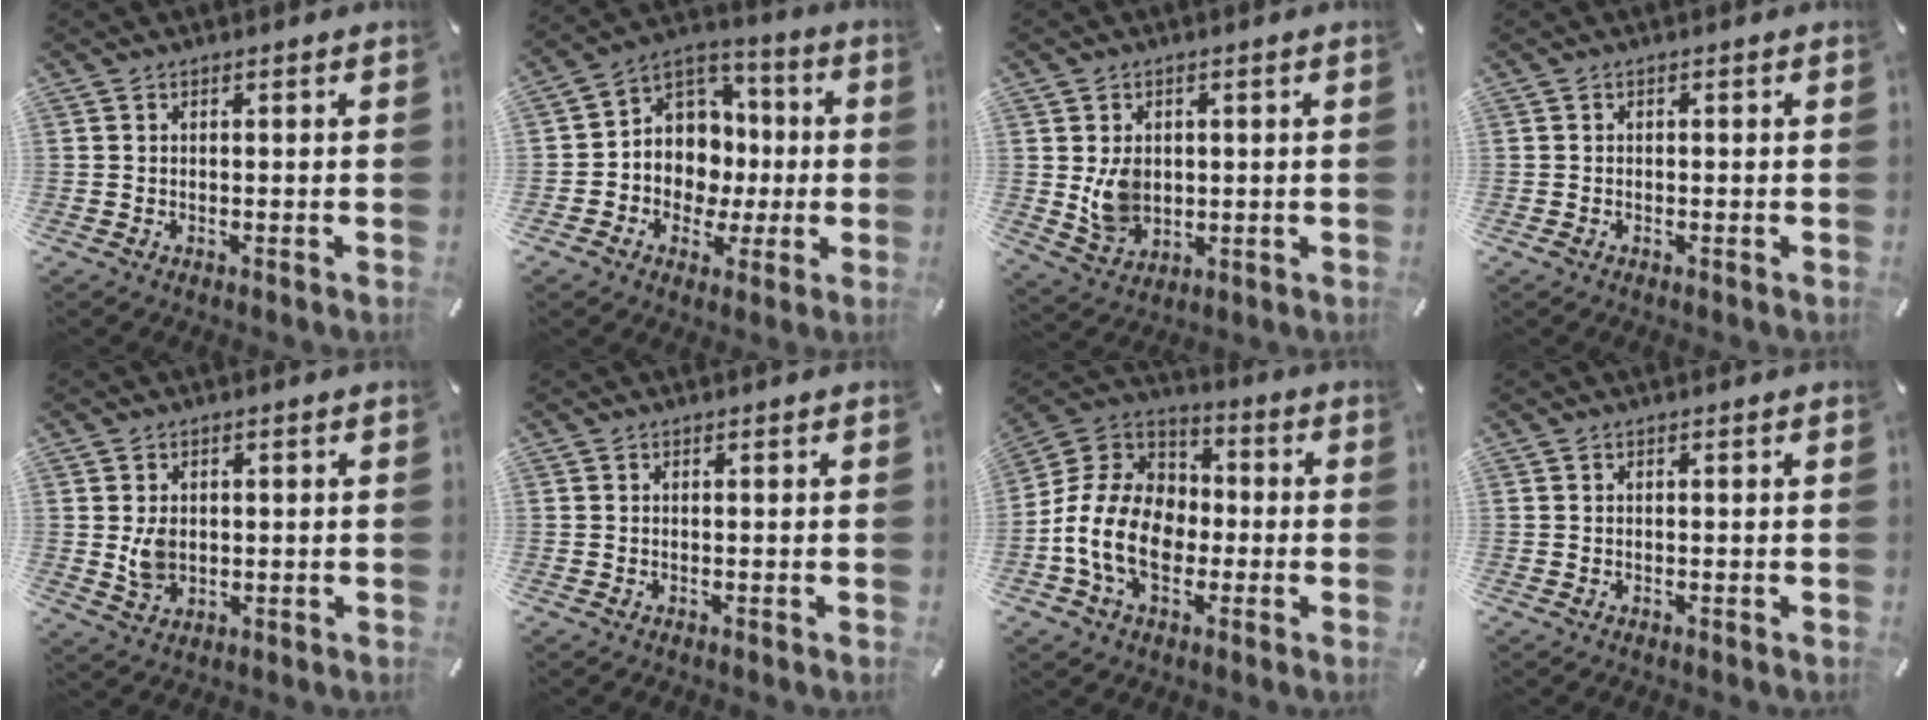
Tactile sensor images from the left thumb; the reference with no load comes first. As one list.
[{"total": 11.0, "force": [-1.0, 10.6, 2.6], "torque": [-0.049, -0.003, -0.006]}, {"total": 7.2, "force": [0.6, 6.1, 3.6], "torque": [-0.063, -0.008, 0.009]}, {"total": 0.7, "force": [-0.3, 0.5, 0.4], "torque": [-0.008, 0.000, -0.006]}, {"total": 5.1, "force": [0.3, 4.1, 3.1], "torque": [-0.057, -0.005, 0.003]}, {"total": 0.0}, {"total": 15.2, "force": [-4.1, 11.7, 8.7], "torque": [-0.191, 0.027, -0.073]}, {"total": 0.0}]